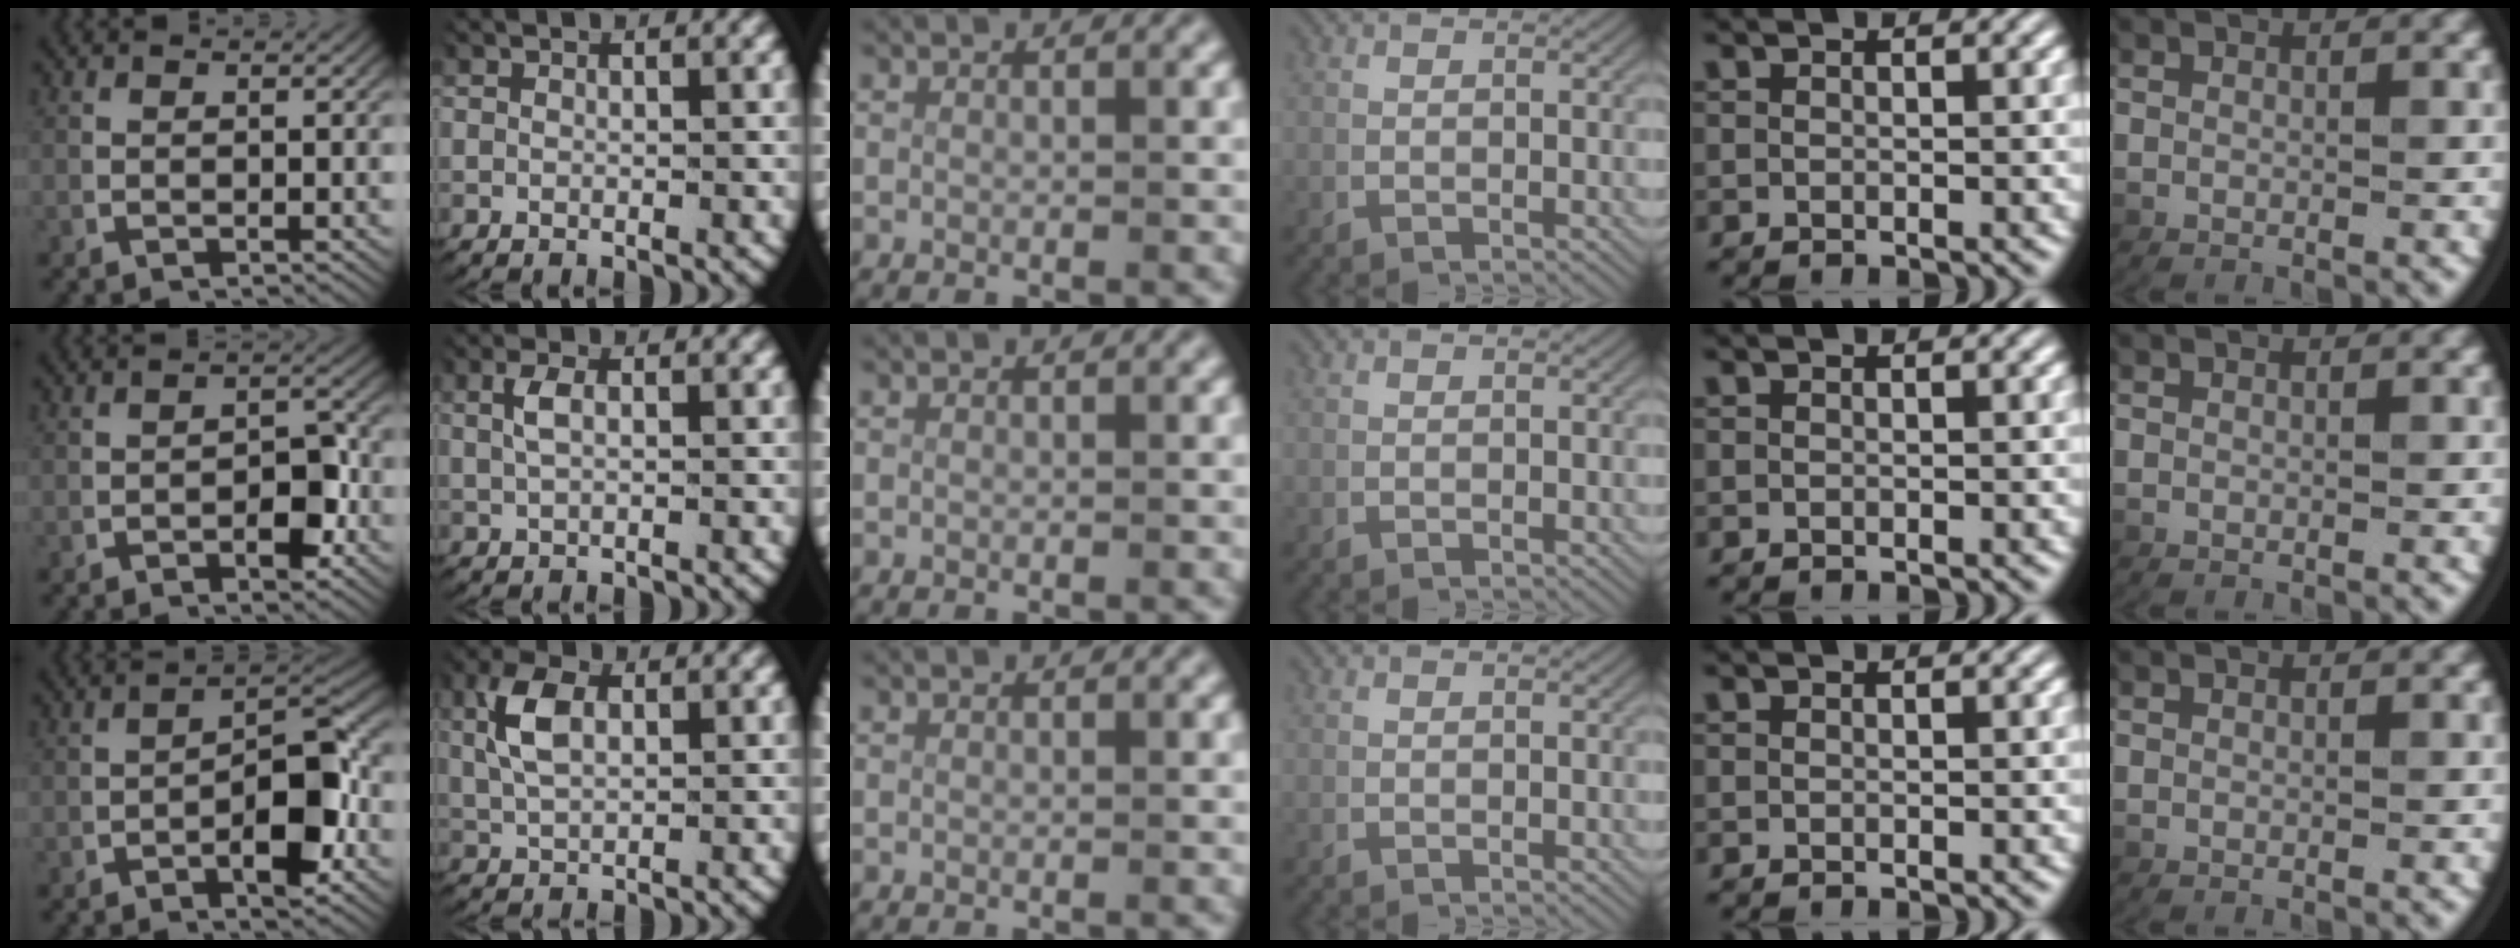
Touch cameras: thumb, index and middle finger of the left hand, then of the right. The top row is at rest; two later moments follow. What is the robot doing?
{"motion": "lift_and_place", "object": "key"}